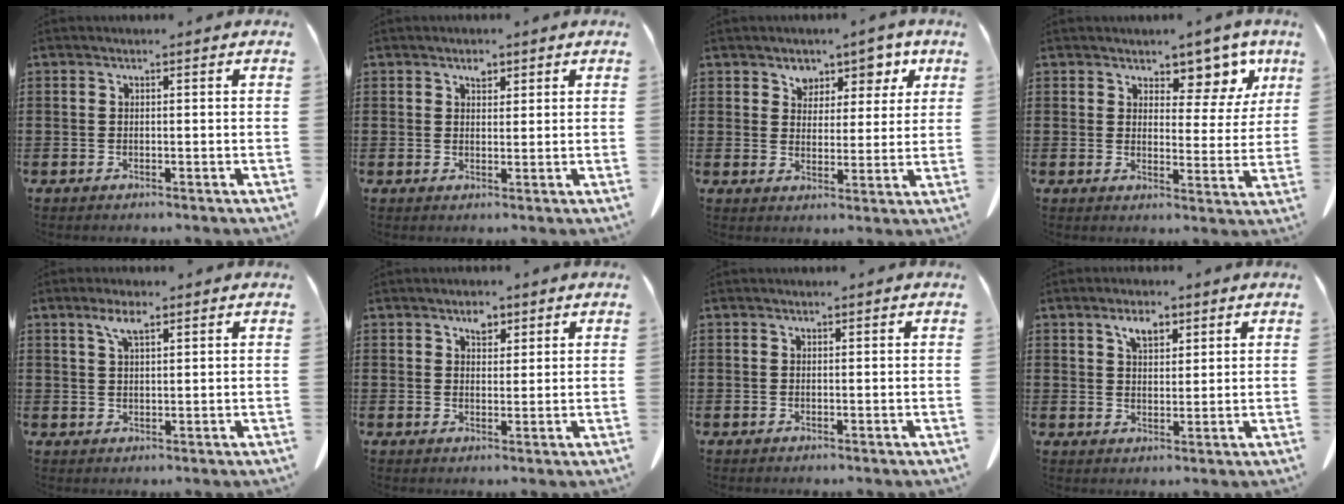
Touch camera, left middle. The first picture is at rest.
{"total": 1.9, "force": [1.4, 0.9, 0.8], "torque": [-0.010, -0.003, 0.027]}
{"total": 5.1, "force": [3.5, 3.5, 1.1], "torque": [-0.041, -0.004, 0.060]}
{"total": 6.7, "force": [5.3, 2.9, 2.8], "torque": [-0.047, -0.028, 0.088]}
{"total": 3.8, "force": [2.3, 1.1, 2.9], "torque": [-0.064, 0.004, 0.040]}
{"total": 2.8, "force": [2.0, 1.5, 1.3], "torque": [-0.013, -0.004, 0.034]}
{"total": 0.0}
{"total": 4.0, "force": [2.5, 2.0, 2.3], "torque": [-0.045, 0.003, 0.045]}